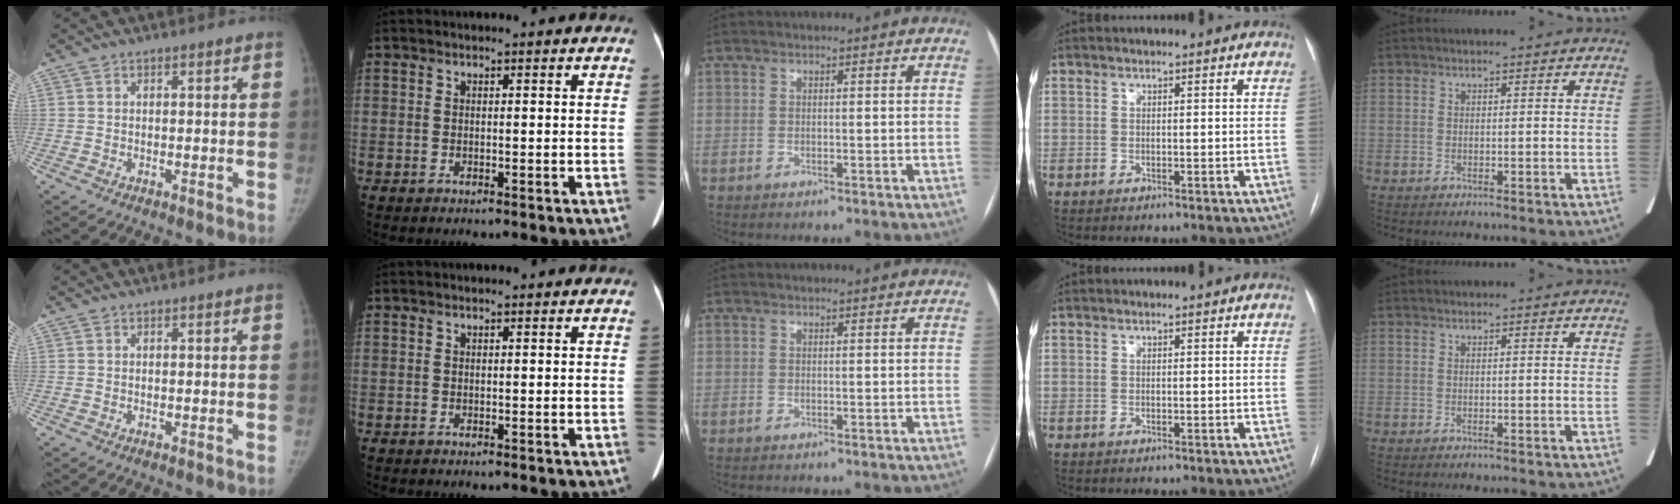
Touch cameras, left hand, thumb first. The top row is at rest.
{}